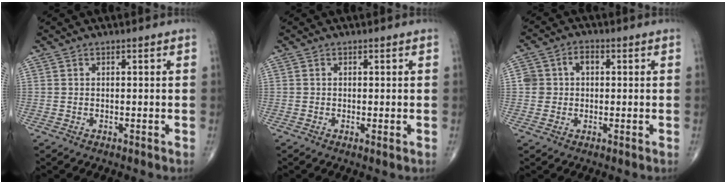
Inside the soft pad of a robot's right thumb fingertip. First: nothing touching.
{"total": 0.7, "force": [0.0, 0.0, 0.7], "torque": [-0.015, -0.005, -0.003]}
{"total": 5.1, "force": [0.4, 4.3, 2.8], "torque": [-0.035, 0.020, 0.006]}